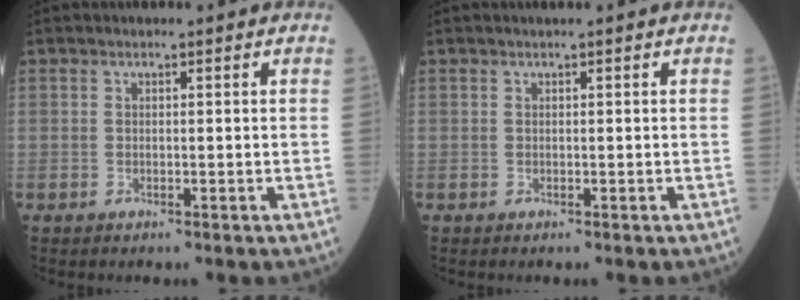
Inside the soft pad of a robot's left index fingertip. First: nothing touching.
{"total": 0.0}